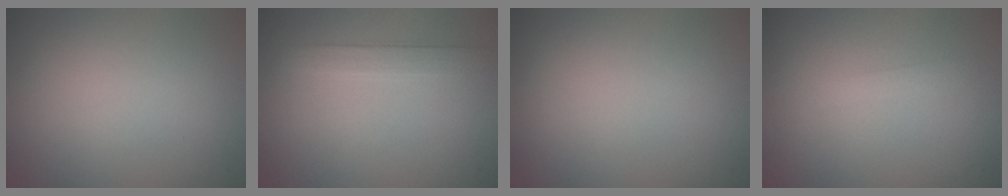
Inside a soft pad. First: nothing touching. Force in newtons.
{"total": 2.2, "press": 2.2, "slide": 0.1}
{"total": 0.0}
{"total": 0.9, "press": 0.9, "slide": 0.1}